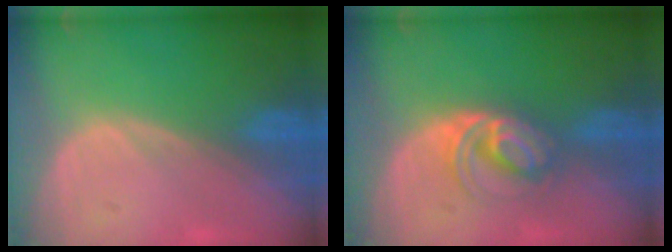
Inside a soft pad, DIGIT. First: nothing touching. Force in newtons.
{"total": 5.4, "press": 5.3, "slide": 1.1}